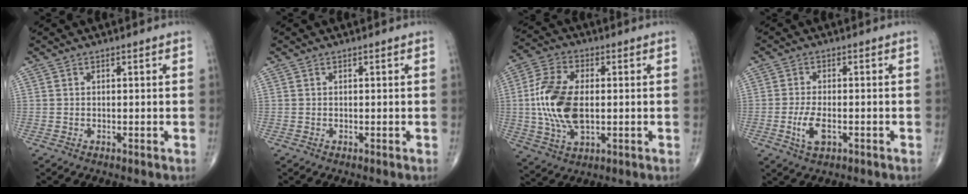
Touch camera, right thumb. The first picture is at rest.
{"total": 0.0}
{"total": 14.1, "force": [0.0, 7.7, 11.8], "torque": [-0.246, 0.004, -0.001]}
{"total": 5.0, "force": [-1.6, 2.3, 4.1], "torque": [-0.085, 0.002, -0.027]}